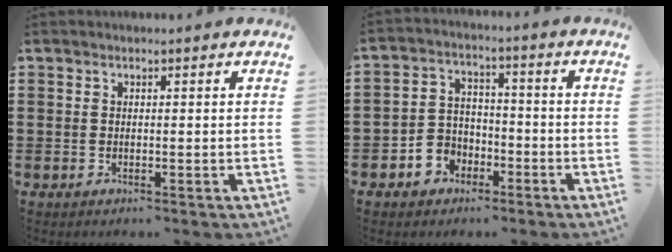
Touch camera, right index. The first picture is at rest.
{"total": 4.6, "force": [-2.6, 3.7, 0.6], "torque": [-0.028, 0.013, -0.051]}